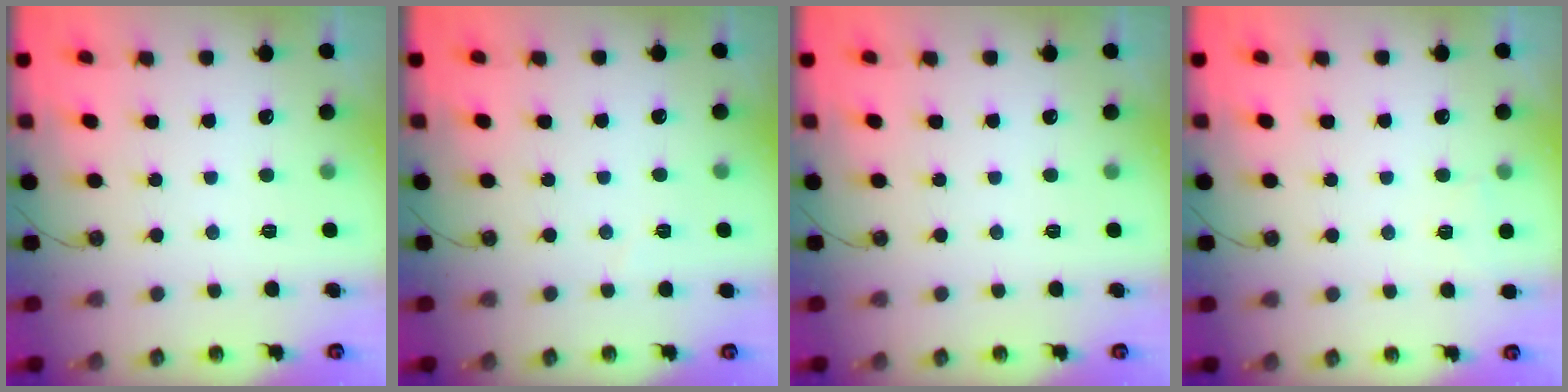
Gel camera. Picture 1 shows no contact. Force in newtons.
{"total": 2.7, "press": 2.4, "slide": 1.1}
{"total": 0.0}
{"total": 3.5, "press": 3.5, "slide": 0.4}